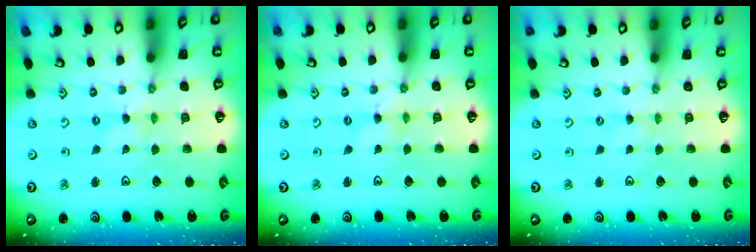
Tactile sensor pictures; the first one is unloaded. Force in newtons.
{"total": 0.0}
{"total": 0.7, "press": 0.7, "slide": 0.1}